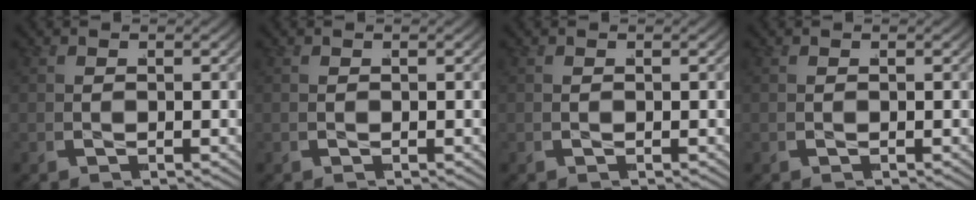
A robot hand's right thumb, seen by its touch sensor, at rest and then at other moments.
{"total": 0.0}
{"total": 0.0}
{"total": 0.0}